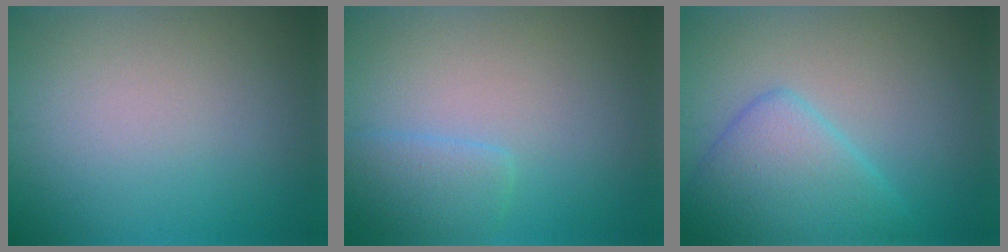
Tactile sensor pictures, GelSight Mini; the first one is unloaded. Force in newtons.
{"total": 2.4, "press": 2.3, "slide": 0.2}
{"total": 5.3, "press": 5.3, "slide": 0.1}